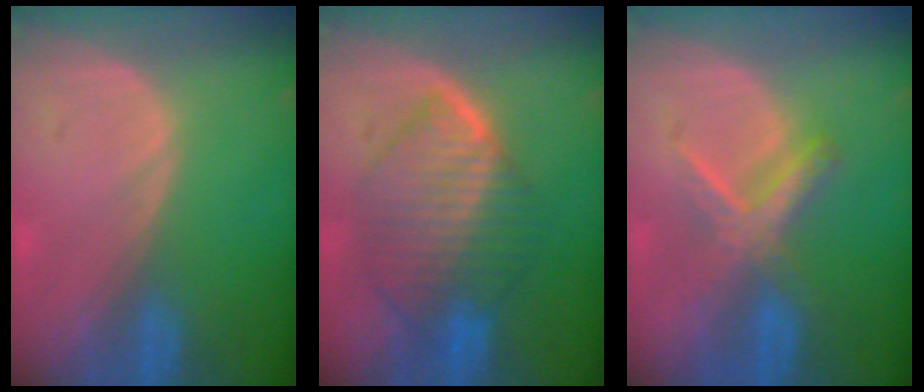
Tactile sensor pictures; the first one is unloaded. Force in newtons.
{"total": 9.3, "press": 9.3, "slide": 0.6}
{"total": 5.5, "press": 5.5, "slide": 0.7}